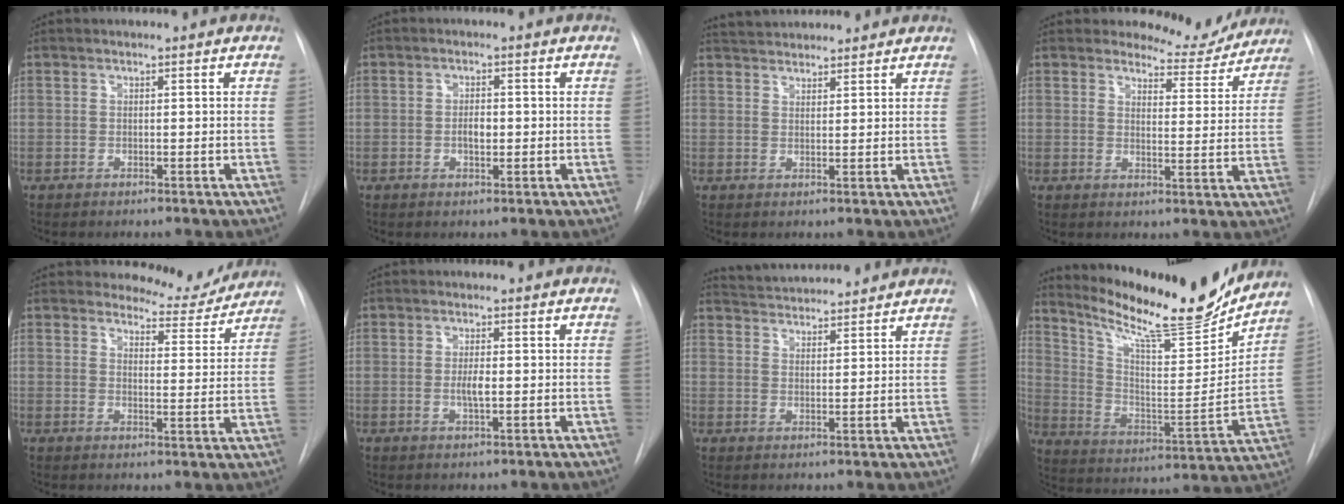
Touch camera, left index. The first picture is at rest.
{"total": 2.4, "force": [-1.2, 1.0, 1.9], "torque": [-0.033, -0.003, -0.016]}
{"total": 6.0, "force": [5.6, 1.3, 1.5], "torque": [-0.027, 0.031, 0.088]}
{"total": 6.2, "force": [5.8, 1.9, -0.1], "torque": [0.012, -0.032, 0.067]}
{"total": 6.5, "force": [6.2, 1.9, -0.2], "torque": [0.015, -0.032, 0.070]}
{"total": 2.5, "force": [-1.1, 0.4, 2.2], "torque": [-0.044, -0.007, -0.015]}
{"total": 9.5, "force": [9.2, 1.3, 2.3], "torque": [-0.040, 0.017, 0.135]}
{"total": 21.5, "force": [18.7, 2.8, 10.3], "torque": [-0.180, -0.046, 0.287]}